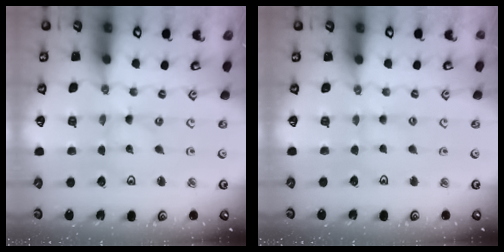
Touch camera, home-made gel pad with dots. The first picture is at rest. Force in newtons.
{"total": 1.5, "press": 1.5, "slide": 0.3}